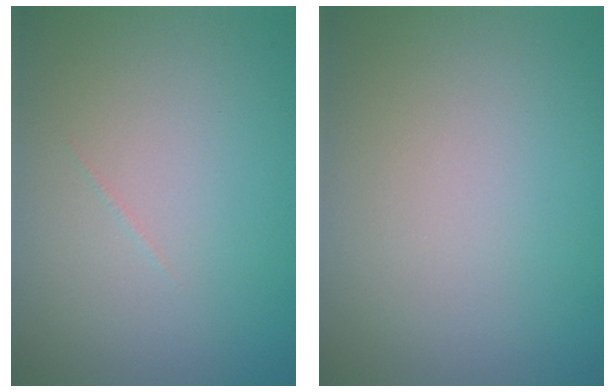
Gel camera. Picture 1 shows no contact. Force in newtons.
{"total": 0.0}